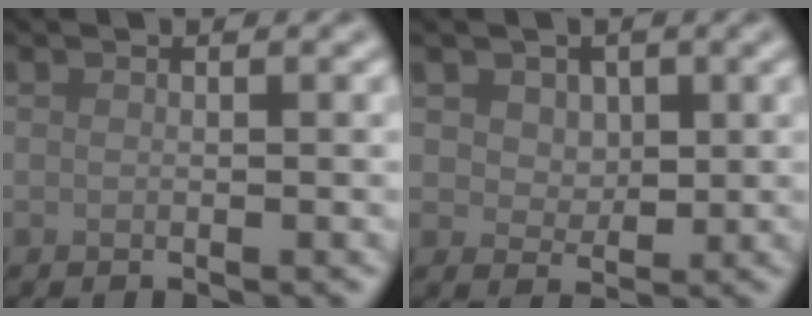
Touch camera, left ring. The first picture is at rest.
{"total": 3.3, "force": [1.5, 2.5, 1.6], "torque": [-0.041, -0.008, 0.033]}